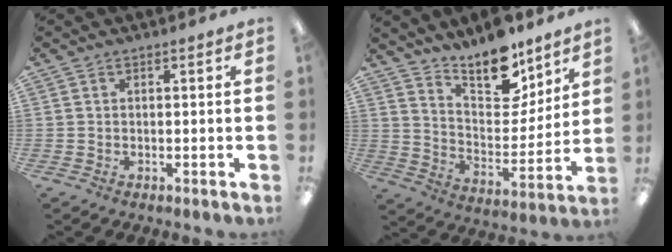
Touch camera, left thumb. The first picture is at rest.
{"total": 13.6, "force": [11.5, 5.3, 4.9], "torque": [-0.078, -0.090, 0.208]}